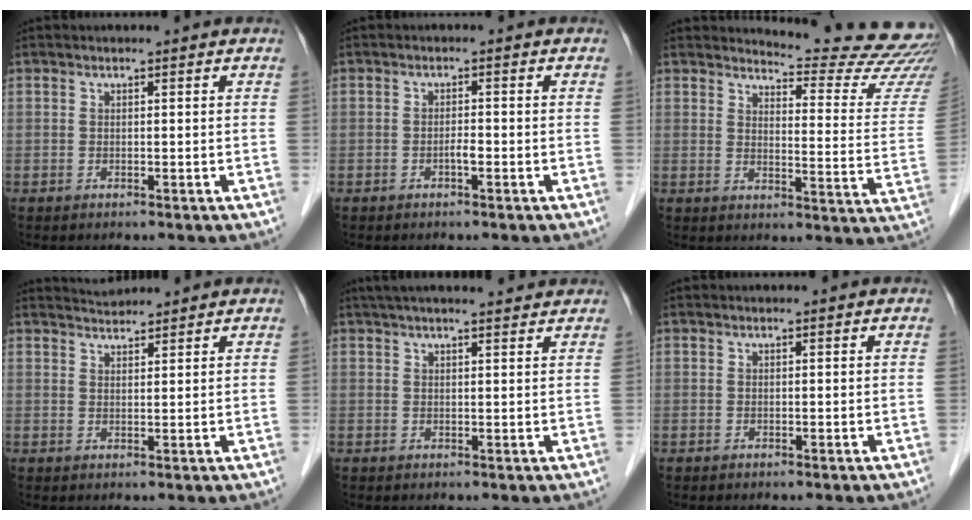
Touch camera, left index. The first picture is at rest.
{"total": 1.2, "force": [-0.6, 0.1, 1.0], "torque": [-0.018, 0.002, -0.012]}
{"total": 18.0, "force": [17.8, -0.1, 3.0], "torque": [-0.030, -0.144, 0.186]}
{"total": 2.7, "force": [2.7, 0.0, -0.1], "torque": [-0.006, 0.016, 0.054]}
{"total": 11.3, "force": [10.0, 1.5, 5.0], "torque": [-0.073, 0.035, 0.130]}
{"total": 0.0}